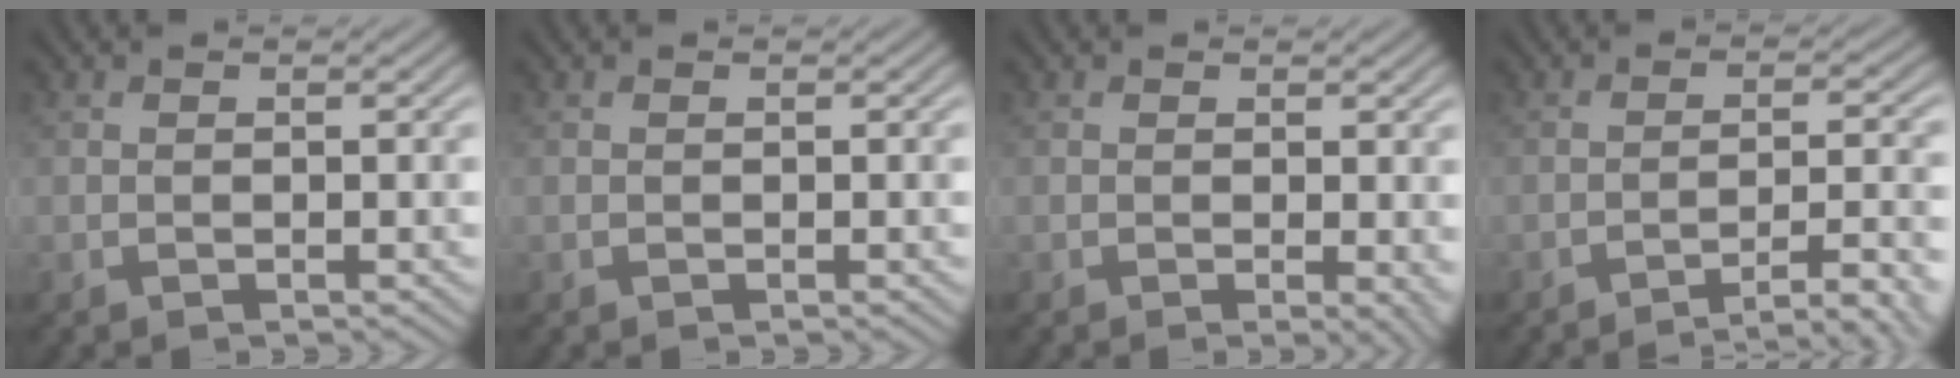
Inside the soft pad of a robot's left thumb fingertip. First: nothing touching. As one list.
[{"total": 0.0}, {"total": 1.9, "force": [0.0, 0.4, 1.9], "torque": [-0.026, -0.004, -0.003]}, {"total": 7.1, "force": [-4.9, 1.2, 5.0], "torque": [-0.073, 0.012, -0.071]}]